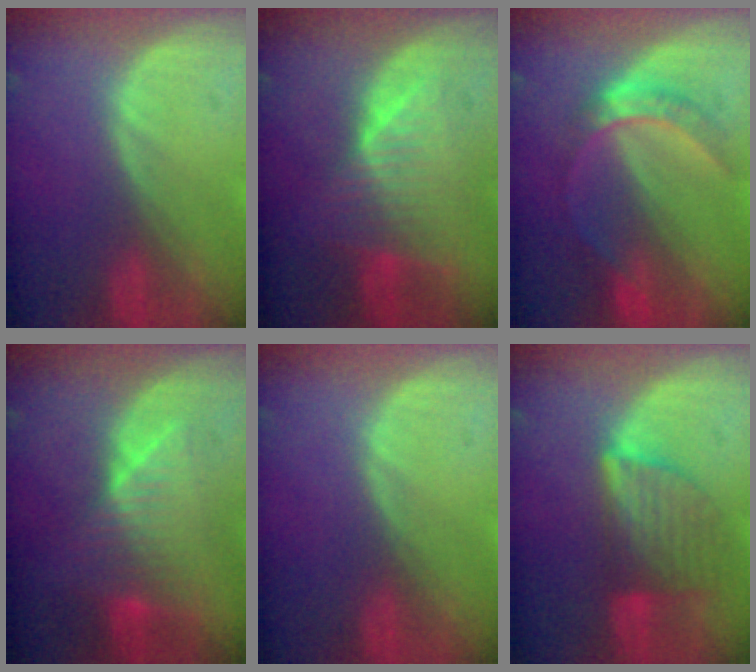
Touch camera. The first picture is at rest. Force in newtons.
{"total": 8.1, "press": 7.0, "slide": 4.1}
{"total": 5.2, "press": 5.2, "slide": 0.5}
{"total": 7.8, "press": 7.0, "slide": 3.6}
{"total": 0.0}
{"total": 6.9, "press": 6.7, "slide": 1.6}